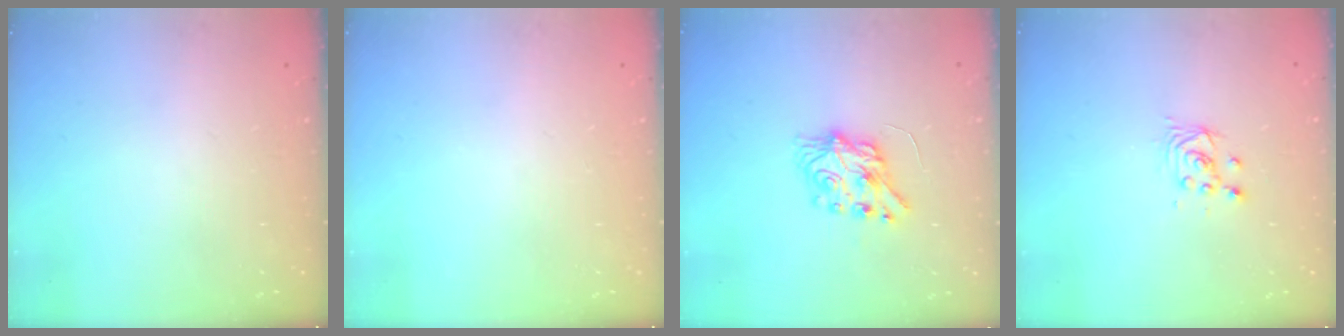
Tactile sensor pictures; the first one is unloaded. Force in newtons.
{"total": 0.0}
{"total": 7.4, "press": 7.4, "slide": 0.2}
{"total": 2.5, "press": 2.5, "slide": 0.1}